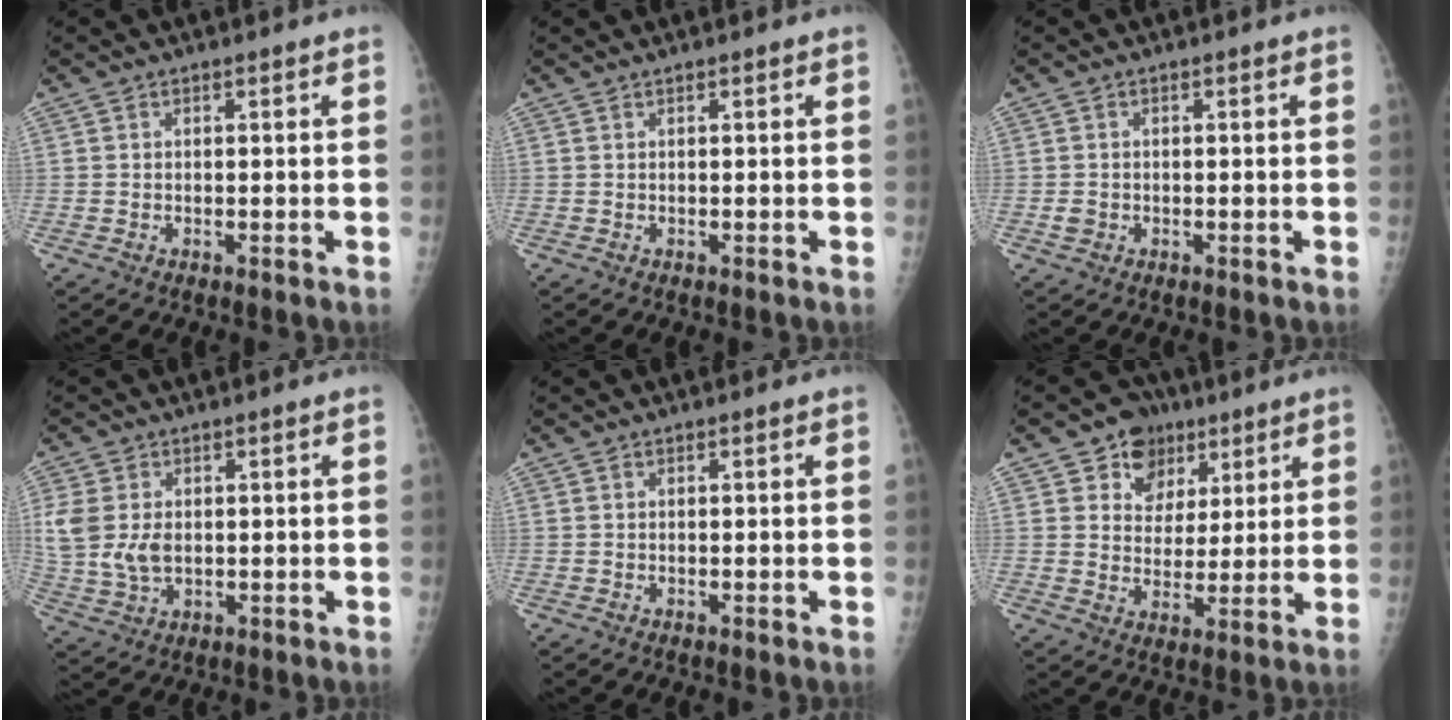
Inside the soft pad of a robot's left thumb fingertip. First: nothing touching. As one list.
[{"total": 0.0}, {"total": 1.6, "force": [-0.4, 1.5, 0.7], "torque": [-0.009, 0.002, -0.004]}, {"total": 9.8, "force": [1.1, 6.9, 6.8], "torque": [-0.159, -0.004, 0.032]}, {"total": 0.0}, {"total": 9.2, "force": [4.9, 7.4, 2.3], "torque": [0.001, -0.016, 0.079]}]